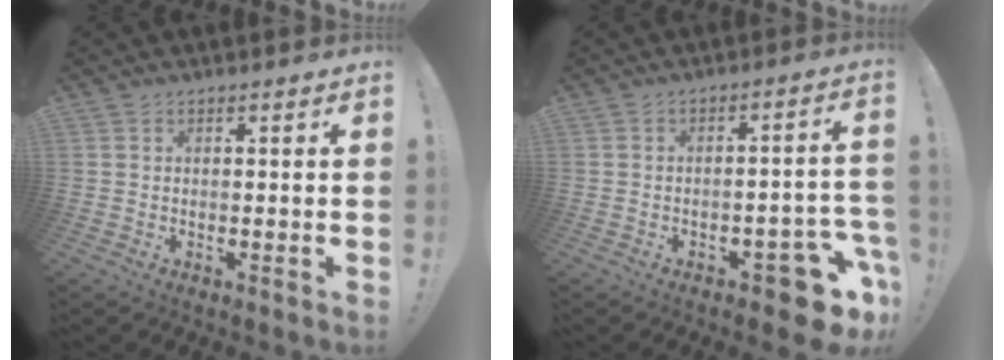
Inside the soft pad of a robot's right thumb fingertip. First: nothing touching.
{"total": 10.0, "force": [-6.4, 3.7, 6.7], "torque": [-0.060, 0.041, -0.106]}